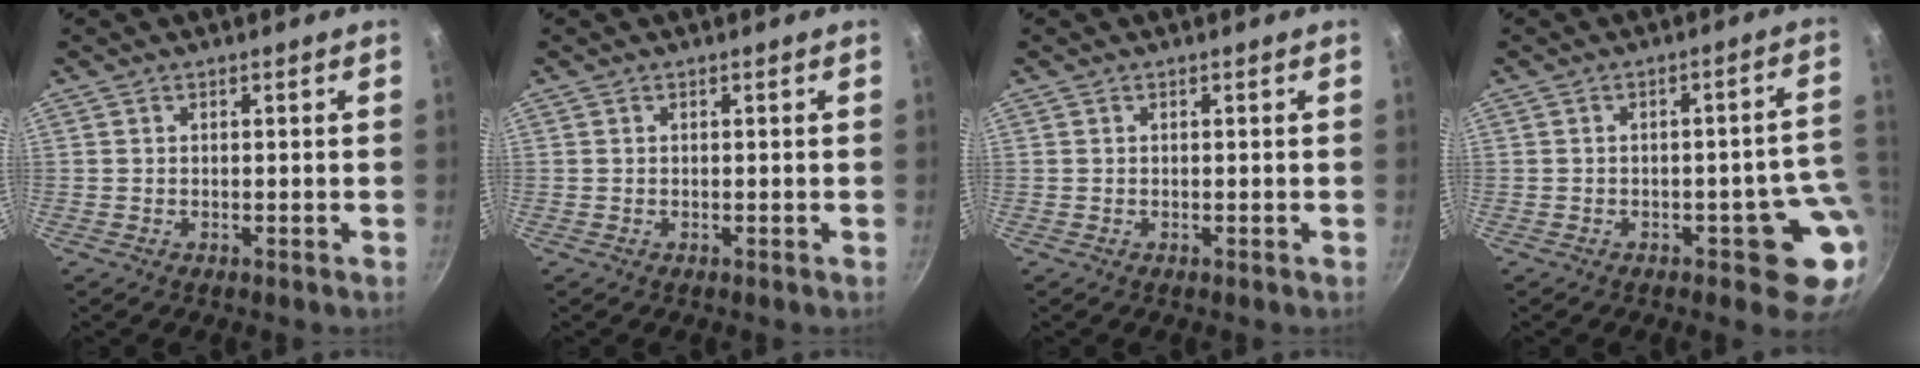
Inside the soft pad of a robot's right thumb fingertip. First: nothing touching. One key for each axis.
{"total": 0.0}
{"total": 0.0}
{"total": 9.2, "fx": -2.1, "fy": 4.7, "fz": 7.6, "tx": -0.017, "ty": 0.025, "tz": -0.021}